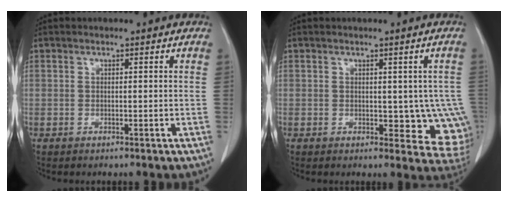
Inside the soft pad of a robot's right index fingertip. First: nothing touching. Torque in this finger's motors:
{"motor_torque": [0.24, -0.11, 0.24, 0.01]}